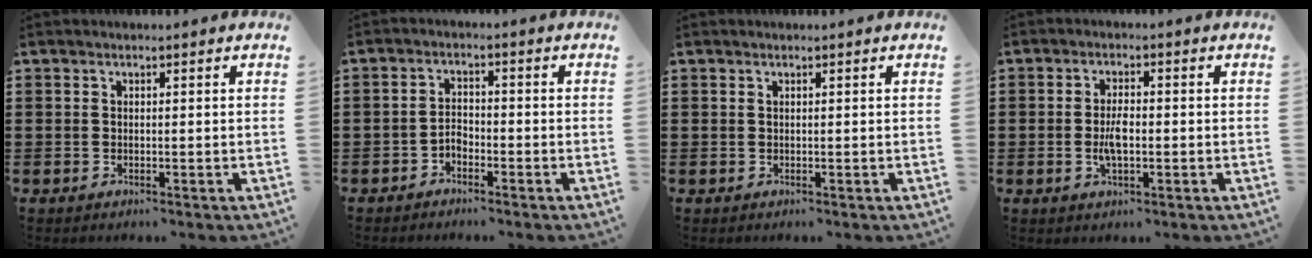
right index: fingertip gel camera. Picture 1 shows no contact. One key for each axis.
{"total": 2.1, "fx": -1.6, "fy": 1.0, "fz": 0.8, "tx": -0.022, "ty": 0.003, "tz": -0.034}
{"total": 0.0}
{"total": 3.8, "fx": -0.6, "fy": 1.6, "fz": 3.5, "tx": -0.078, "ty": -0.003, "tz": -0.016}